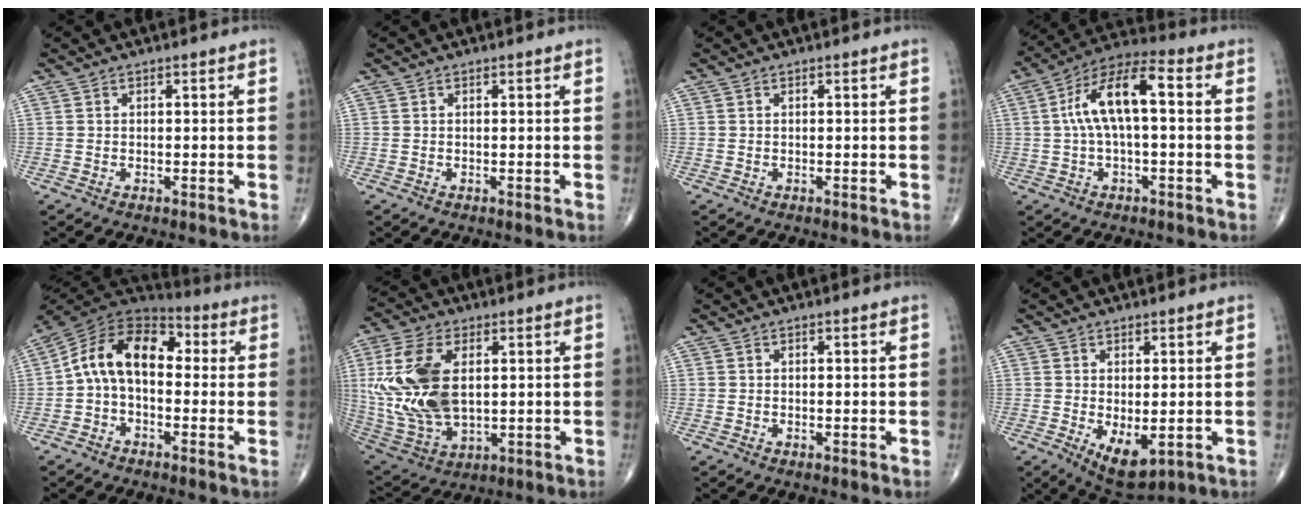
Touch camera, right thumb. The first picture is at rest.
{"total": 0.0}
{"total": 0.0}
{"total": 12.0, "force": [1.0, 4.6, 11.0], "torque": [-0.215, 0.042, 0.010]}
{"total": 12.8, "force": [0.1, 8.3, 9.8], "torque": [-0.145, 0.044, -0.016]}
{"total": 18.9, "force": [2.6, 10.7, 15.3], "torque": [-0.326, -0.014, 0.058]}
{"total": 0.0}
{"total": 5.9, "force": [-1.0, 2.9, 5.1], "torque": [-0.072, -0.014, -0.001]}